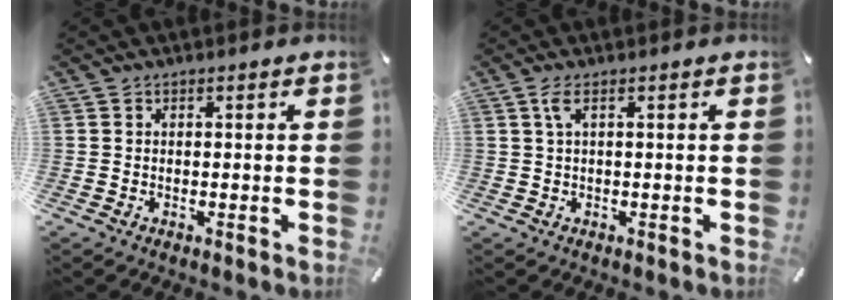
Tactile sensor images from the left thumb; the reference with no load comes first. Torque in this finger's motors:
{"motor_torque": [0.57, 0.51, 0.48, -0.13, 0.00]}